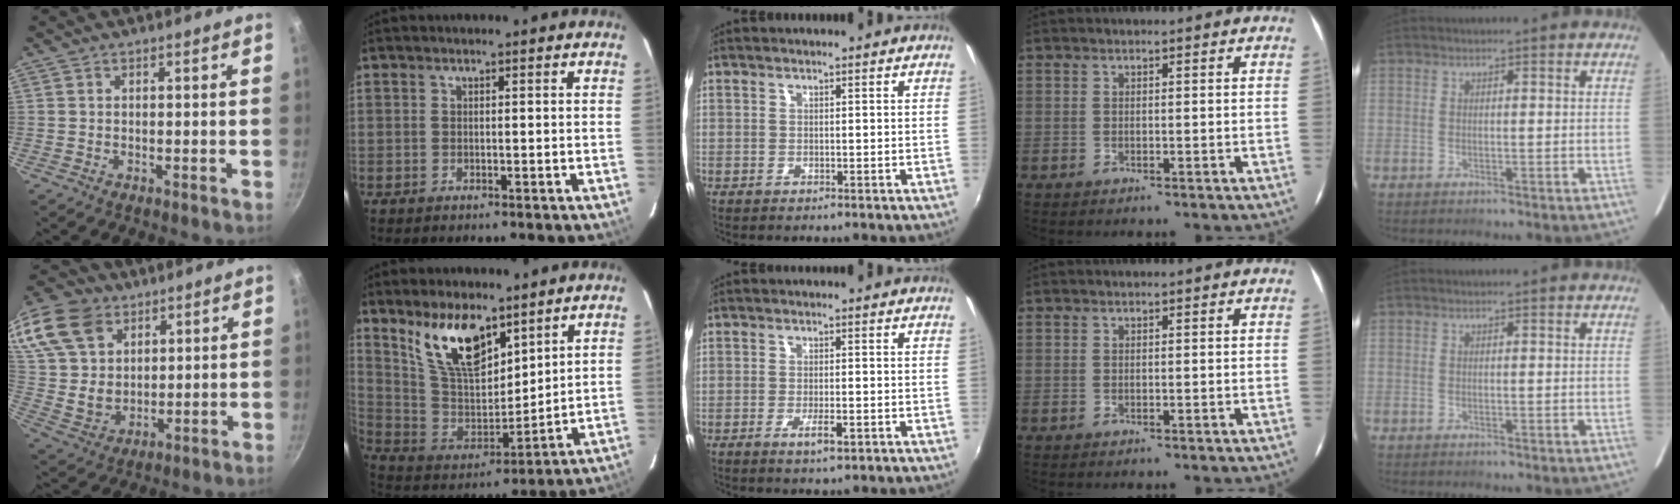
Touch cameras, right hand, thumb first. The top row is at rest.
{"thumb": {"total": 23.0, "force": [11.6, 16.3, 11.3], "torque": [-0.244, 0.001, 0.230]}, "index": {"total": 15.4, "force": [9.9, 6.8, 9.6], "torque": [-0.185, 0.000, 0.204]}, "middle": {"total": 3.2, "force": [-1.6, 0.7, 2.6], "torque": [-0.051, -0.008, -0.028]}}